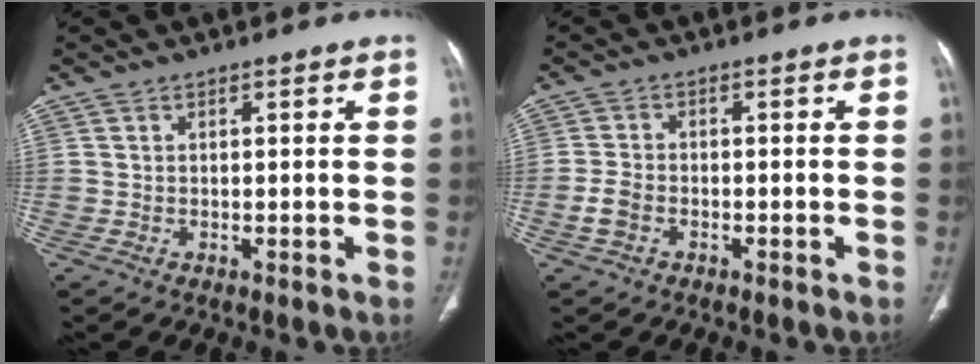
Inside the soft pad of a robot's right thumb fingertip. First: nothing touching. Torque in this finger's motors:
{"motor_torque": [-0.16, 0.12, 0.68, -0.49, 0.15]}